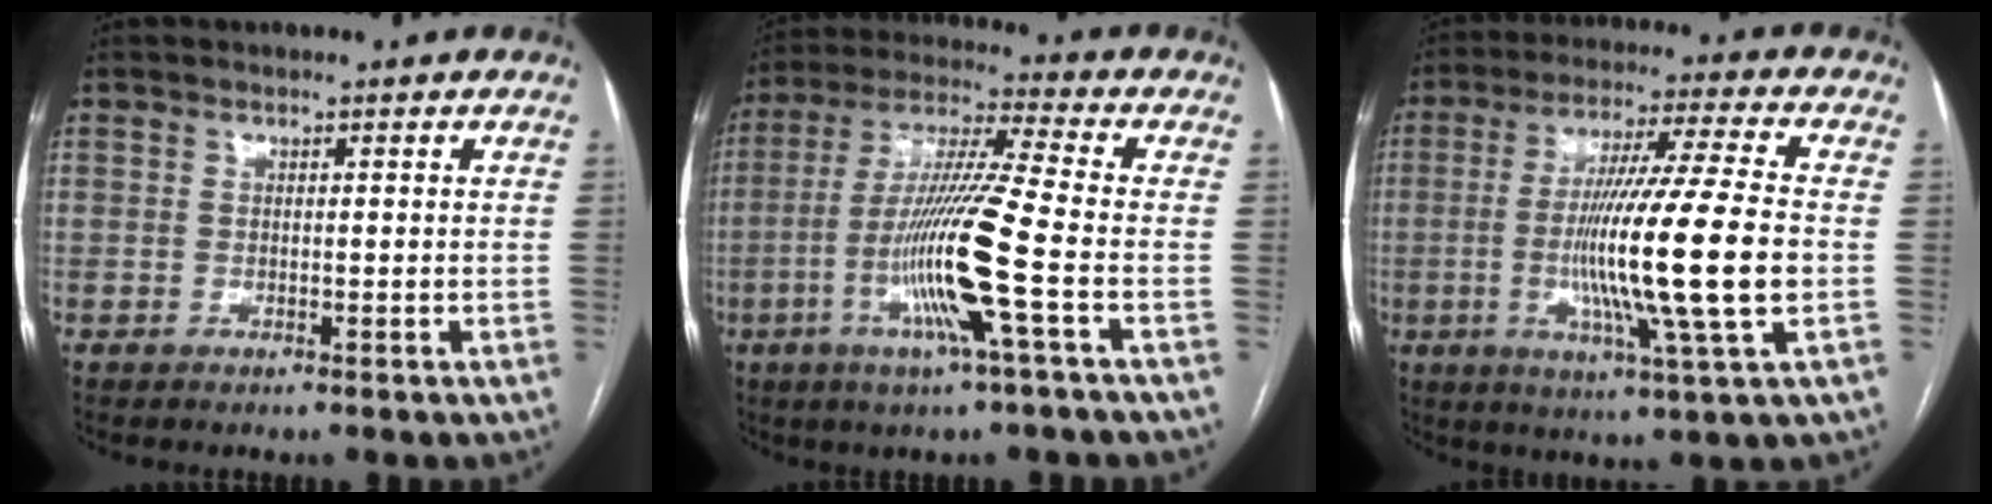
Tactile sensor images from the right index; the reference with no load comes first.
{"total": 14.6, "force": [-4.3, -1.2, 13.9], "torque": [-0.281, -0.013, -0.090]}
{"total": 17.5, "force": [-2.4, -1.0, 17.3], "torque": [-0.320, -0.016, -0.050]}